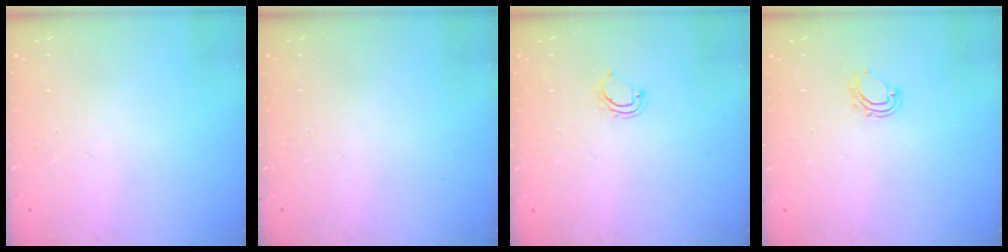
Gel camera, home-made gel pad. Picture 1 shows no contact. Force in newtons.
{"total": 0.0}
{"total": 4.2, "press": 4.2, "slide": 0.4}
{"total": 6.3, "press": 6.3, "slide": 0.4}